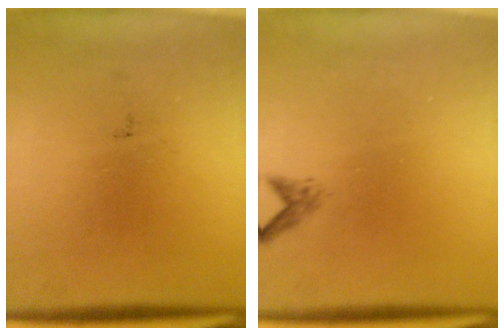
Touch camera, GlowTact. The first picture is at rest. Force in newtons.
{"total": 1.0}